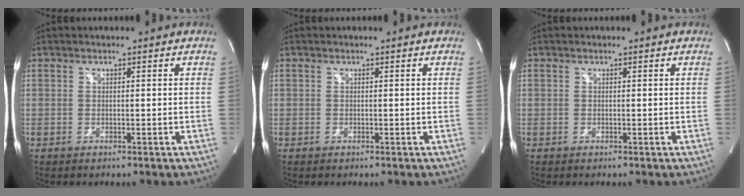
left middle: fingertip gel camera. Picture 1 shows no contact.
{"total": 0.0}
{"total": 0.0}